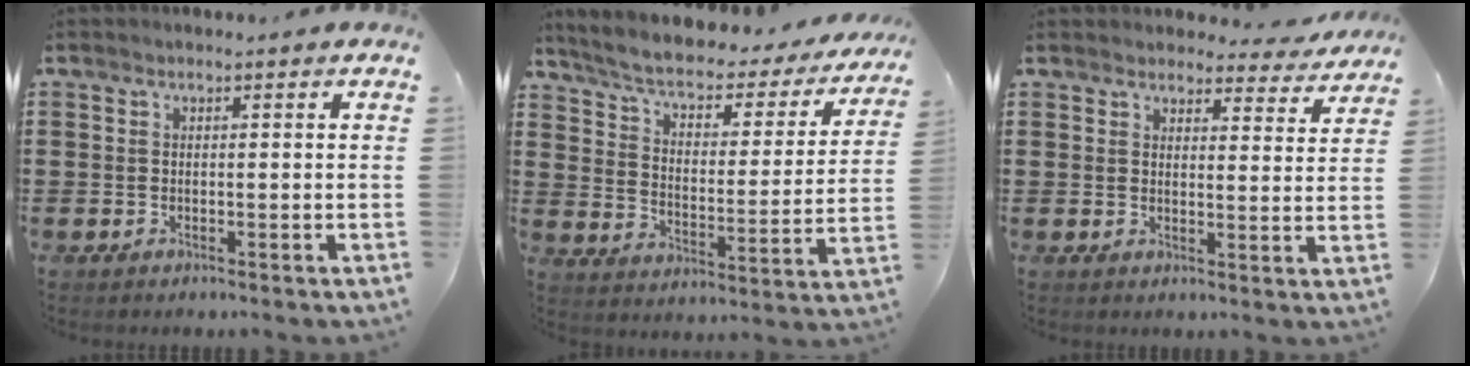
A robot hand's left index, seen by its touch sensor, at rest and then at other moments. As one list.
[{"total": 4.1, "force": [2.7, 1.6, 2.7], "torque": [-0.066, -0.023, 0.037]}, {"total": 3.9, "force": [3.8, 0.8, 0.4], "torque": [-0.016, -0.019, 0.068]}]